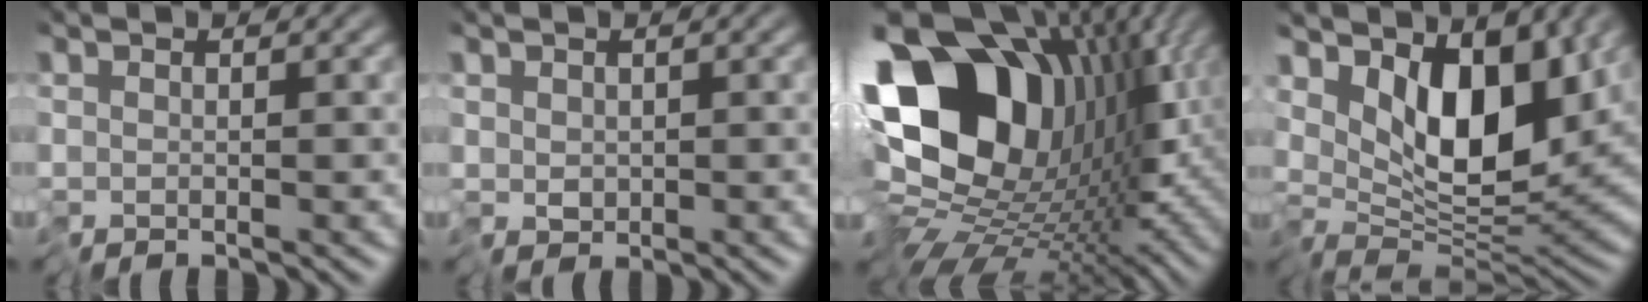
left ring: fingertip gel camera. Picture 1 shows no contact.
{"total": 1.1, "force": [0.1, 0.9, 0.7], "torque": [-0.018, -0.001, 0.003]}
{"total": 18.2, "force": [3.6, 13.2, 12.0], "torque": [-0.229, -0.006, 0.085]}
{"total": 7.9, "force": [3.5, 3.6, 6.0], "torque": [-0.097, -0.017, 0.057]}